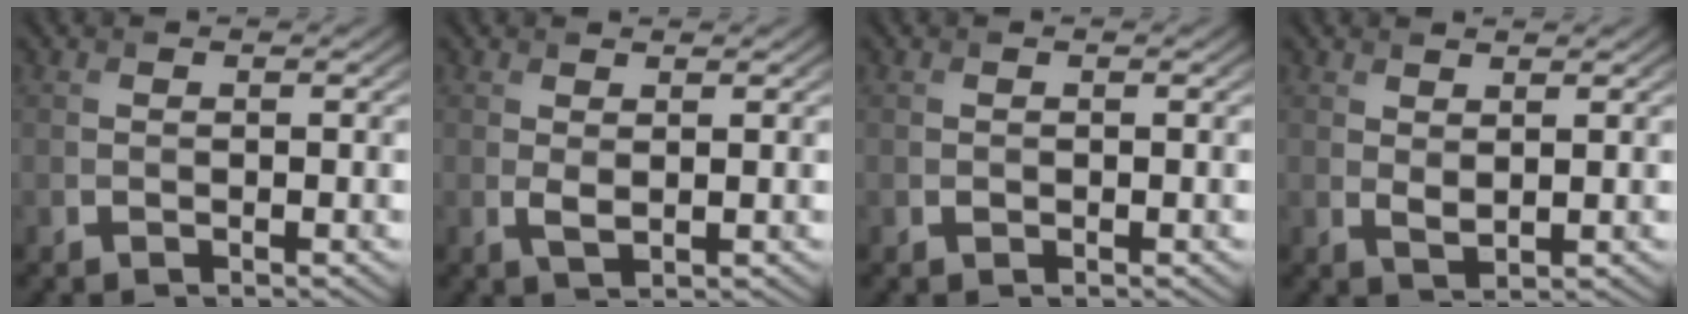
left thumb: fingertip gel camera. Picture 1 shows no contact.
{"total": 1.3, "force": [0.6, 0.4, 1.1], "torque": [-0.028, -0.004, 0.014]}
{"total": 0.0}
{"total": 1.6, "force": [1.2, 0.5, 1.0], "torque": [-0.025, -0.007, 0.026]}